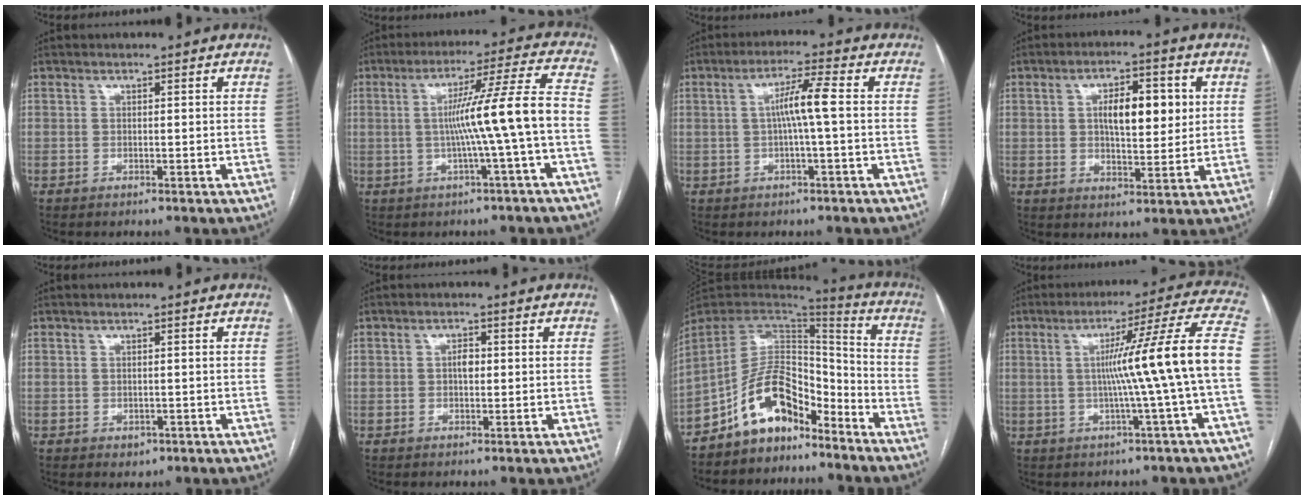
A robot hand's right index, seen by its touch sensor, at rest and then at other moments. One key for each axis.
{"total": 10.6, "fx": -1.6, "fy": -1.8, "fz": 10.3, "tx": -0.168, "ty": 0.018, "tz": -0.020}
{"total": 5.4, "fx": 0.1, "fy": -0.3, "fz": 5.4, "tx": -0.097, "ty": 0.013, "tz": 0.004}
{"total": 8.6, "fx": 1.9, "fy": 3.1, "fz": 7.8, "tx": -0.127, "ty": 0.012, "tz": 0.031}
{"total": 1.4, "fx": -0.5, "fy": 1.1, "fz": 0.7, "tx": -0.008, "ty": 0.001, "tz": 0.000}
{"total": 1.9, "fx": 0.1, "fy": 1.0, "fz": 1.6, "tx": -0.026, "ty": 0.004, "tz": 0.000}
{"total": 11.8, "fx": -8.2, "fy": 5.8, "fz": 6.2, "tx": -0.114, "ty": 0.036, "tz": -0.153}
{"total": 13.9, "fx": -1.1, "fy": -2.6, "fz": 13.7, "tx": -0.183, "ty": 0.014, "tz": -0.015}